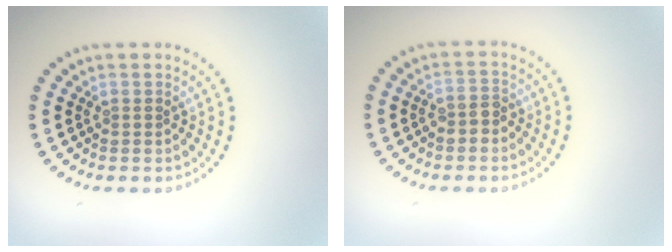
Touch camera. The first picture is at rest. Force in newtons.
{"total": 1.6, "press": 1.5, "slide": 0.5}